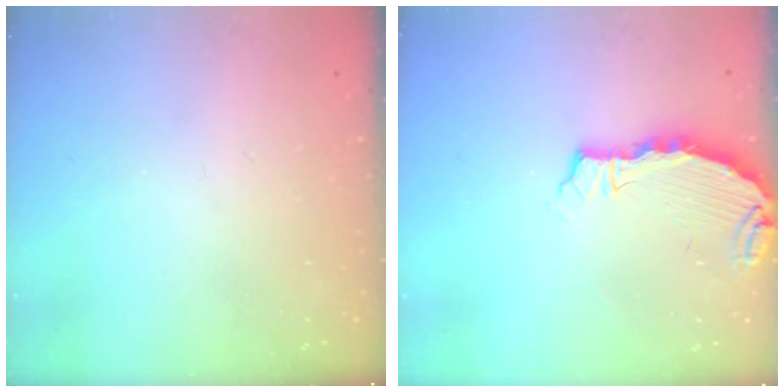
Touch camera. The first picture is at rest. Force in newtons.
{"total": 4.5, "press": 4.4, "slide": 0.4}